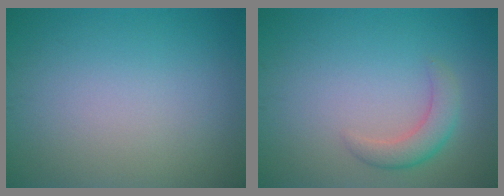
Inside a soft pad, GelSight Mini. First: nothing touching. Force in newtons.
{"total": 2.7, "press": 2.6, "slide": 0.2}